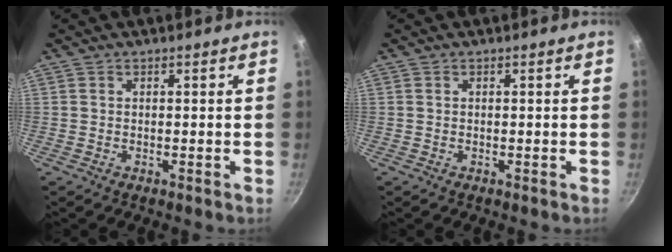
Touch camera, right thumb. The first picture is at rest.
{"total": 0.0}